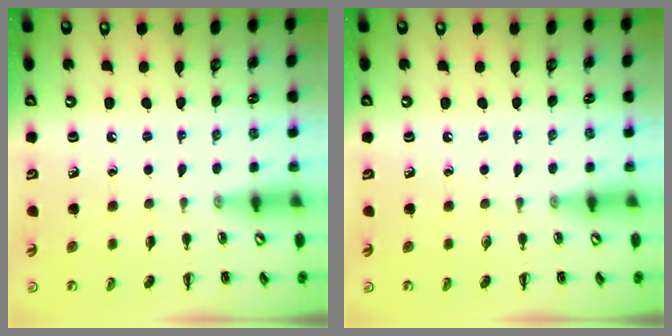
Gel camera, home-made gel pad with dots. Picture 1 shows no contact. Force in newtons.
{"total": 0.0}